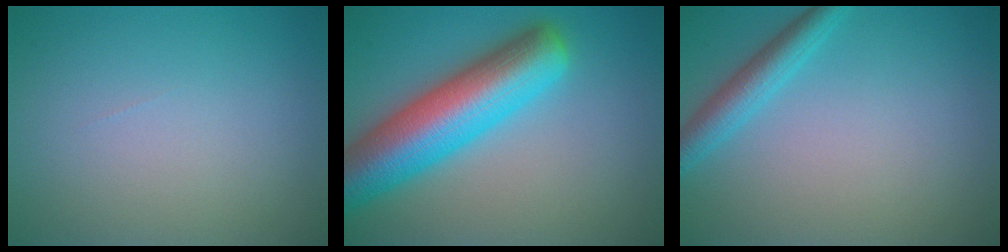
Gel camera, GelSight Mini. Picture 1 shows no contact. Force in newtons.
{"total": 10.1, "press": 10.1, "slide": 0.4}
{"total": 3.0, "press": 3.0, "slide": 0.2}